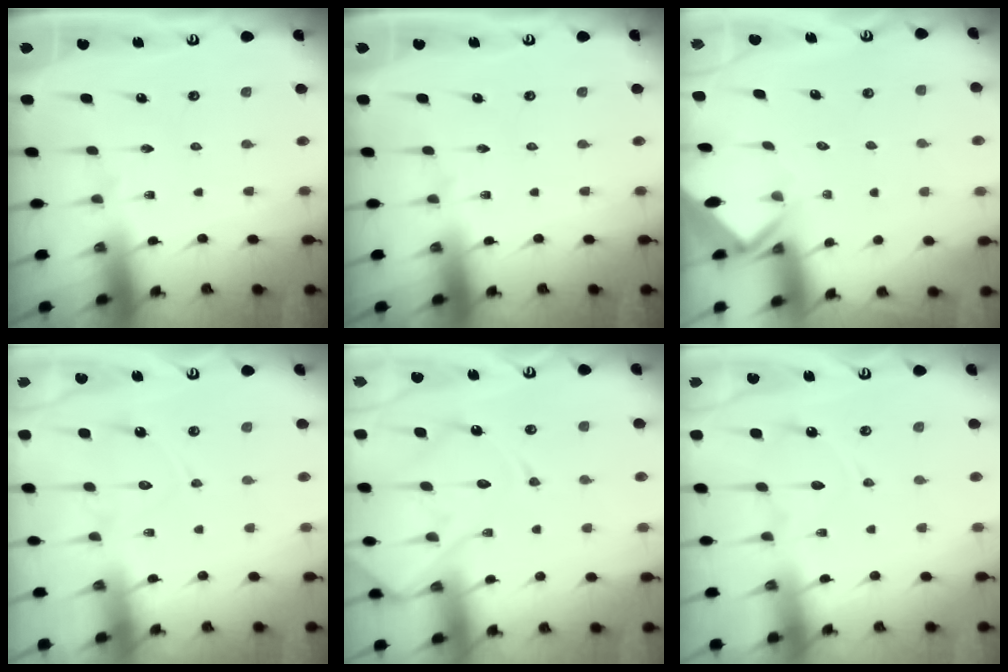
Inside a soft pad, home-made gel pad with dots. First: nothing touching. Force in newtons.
{"total": 0.0}
{"total": 2.8, "press": 2.8, "slide": 0.1}
{"total": 9.8, "press": 9.7, "slide": 0.9}
{"total": 15.1, "press": 15.0, "slide": 1.5}
{"total": 8.2, "press": 8.2, "slide": 0.8}